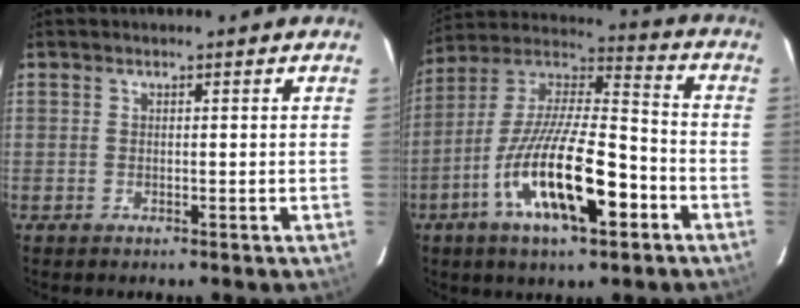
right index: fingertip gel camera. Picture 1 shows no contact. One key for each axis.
{"total": 19.8, "fx": -8.2, "fy": 5.8, "fz": 17.1, "tx": -0.318, "ty": -0.015, "tz": -0.150}